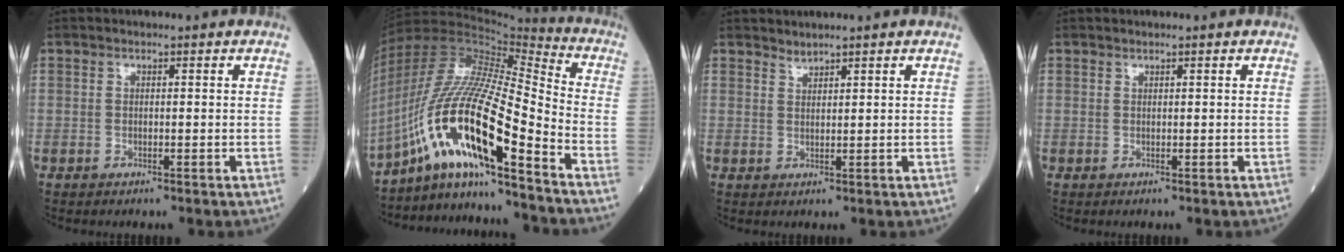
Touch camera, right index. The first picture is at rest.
{"total": 18.9, "force": [-10.8, 1.5, 15.4], "torque": [-0.323, -0.004, -0.196]}
{"total": 1.3, "force": [1.3, -0.2, -0.1], "torque": [-0.003, -0.001, 0.028]}
{"total": 0.0}